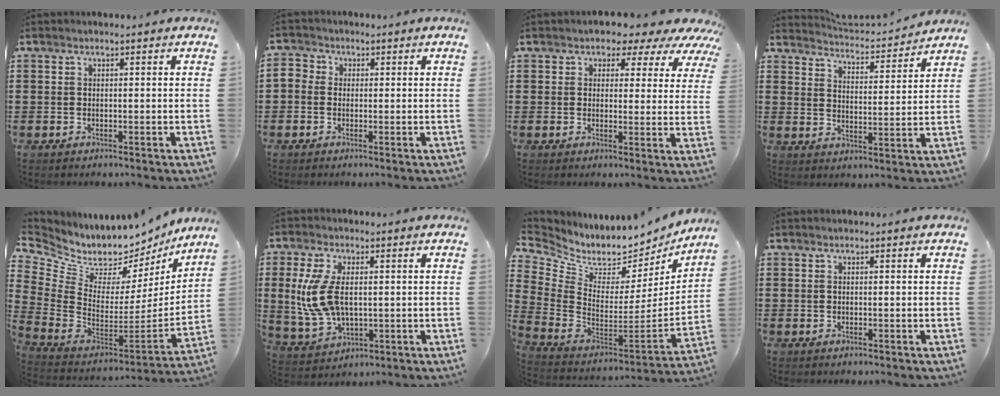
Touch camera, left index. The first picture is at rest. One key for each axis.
{"total": 1.8, "fx": -0.7, "fy": 1.6, "fz": 0.4, "tx": -0.013, "ty": 0.008, "tz": -0.017}
{"total": 3.4, "fx": 2.6, "fy": 2.0, "fz": 1.0, "tx": -0.024, "ty": -0.017, "tz": 0.037}
{"total": 3.7, "fx": 3.7, "fy": -0.2, "fz": 0.1, "tx": -0.025, "ty": -0.033, "tz": 0.059}
{"total": 6.1, "fx": 5.1, "fy": 3.2, "fz": 1.0, "tx": -0.064, "ty": -0.062, "tz": 0.087}
{"total": 9.0, "fx": 0.7, "fy": 5.0, "fz": 7.5, "tx": -0.184, "ty": 0.003, "tz": 0.006}
{"total": 5.1, "fx": 4.5, "fy": 2.0, "fz": 1.1, "tx": -0.061, "ty": -0.063, "tz": 0.073}
{"total": 0.0}